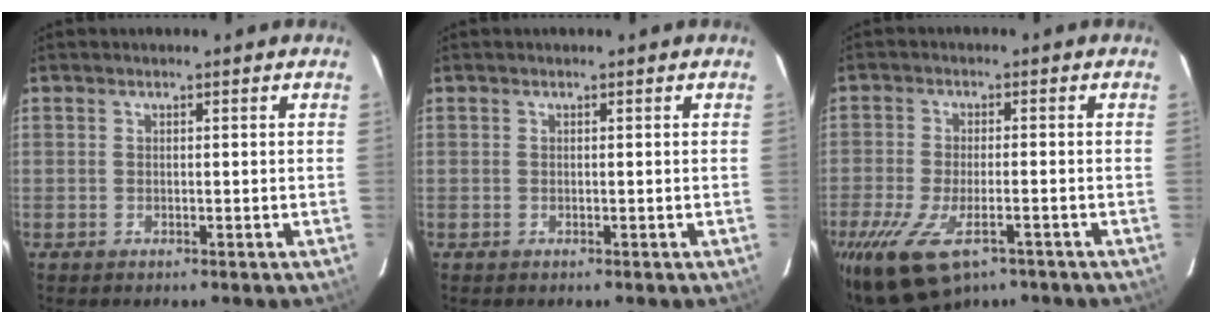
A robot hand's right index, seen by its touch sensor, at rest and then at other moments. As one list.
[{"total": 0.0}, {"total": 12.9, "force": [-8.2, 5.0, 8.6], "torque": [-0.196, -0.046, -0.139]}]